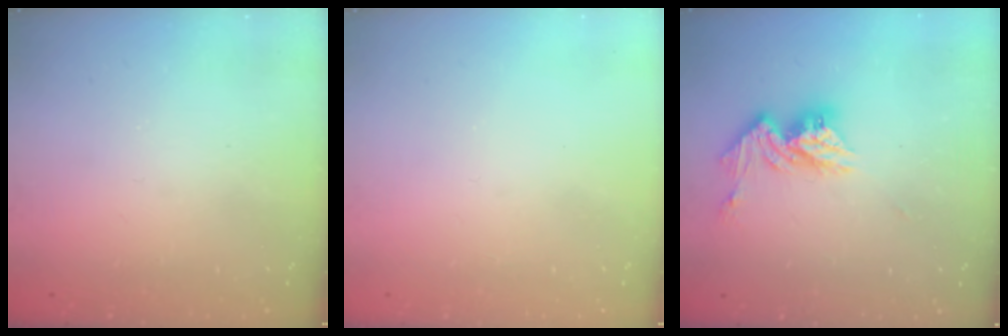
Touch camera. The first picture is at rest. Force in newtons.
{"total": 0.0}
{"total": 11.2, "press": 11.2, "slide": 0.9}